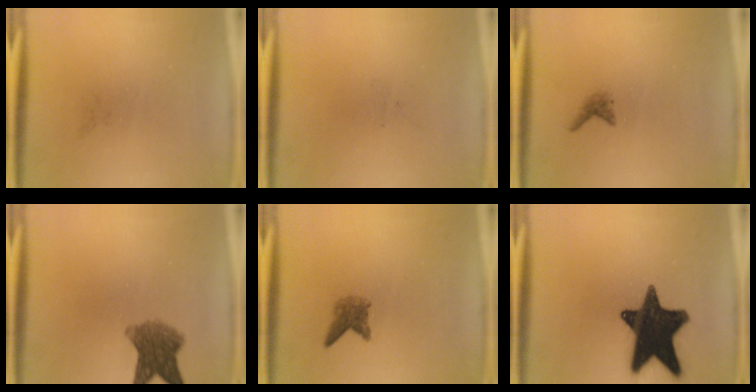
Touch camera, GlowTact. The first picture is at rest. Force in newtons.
{"total": 0.0}
{"total": 1.0}
{"total": 6.5}
{"total": 2.3}
{"total": 17.7}